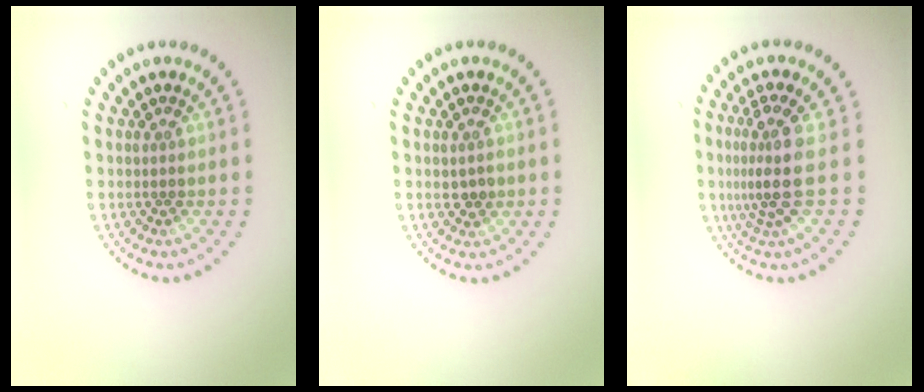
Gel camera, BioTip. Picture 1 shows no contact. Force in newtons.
{"total": 1.4, "press": 1.4, "slide": 0.1}
{"total": 3.8, "press": 2.8, "slide": 2.5}